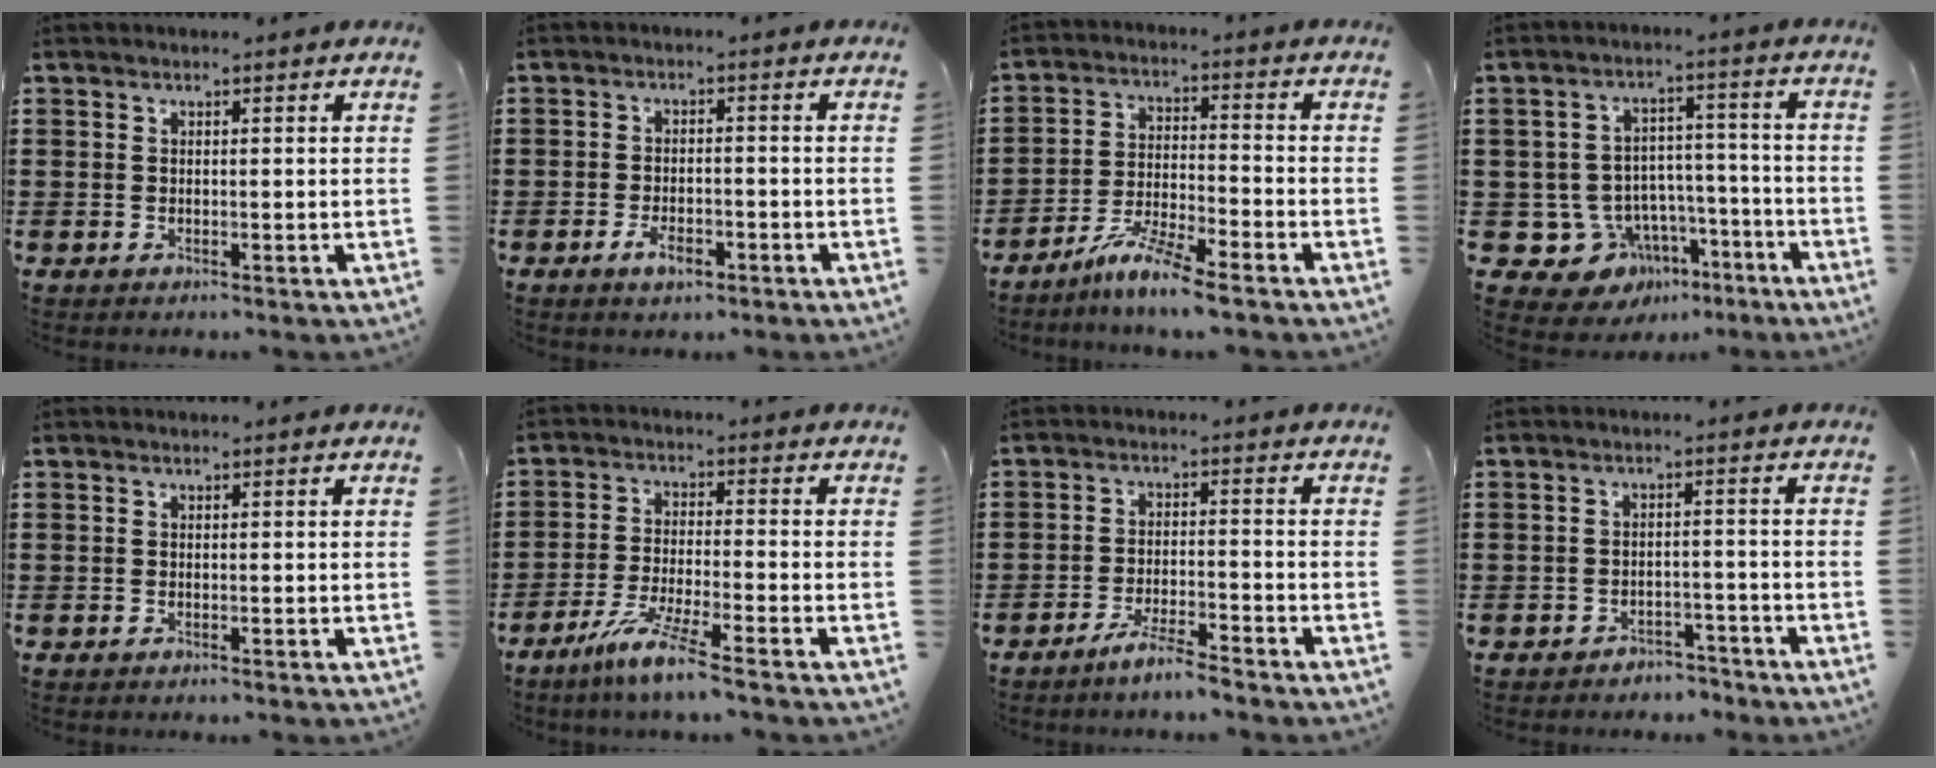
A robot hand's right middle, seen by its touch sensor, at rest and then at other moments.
{"total": 3.6, "force": [-2.1, 1.4, 2.5], "torque": [-0.050, 0.001, -0.040]}
{"total": 6.9, "force": [-6.0, -0.3, 3.5], "torque": [-0.073, -0.012, -0.115]}
{"total": 7.5, "force": [-4.0, 6.2, 1.3], "torque": [-0.050, 0.020, -0.069]}
{"total": 0.0}
{"total": 6.7, "force": [-5.2, -0.1, 4.3], "torque": [-0.088, -0.011, -0.097]}
{"total": 4.3, "force": [-3.8, -0.1, 1.9], "torque": [-0.039, -0.001, -0.074]}
{"total": 2.7, "force": [-2.7, 0.5, -0.2], "torque": [-0.005, 0.002, -0.059]}